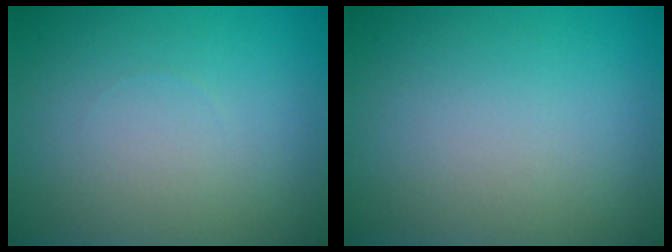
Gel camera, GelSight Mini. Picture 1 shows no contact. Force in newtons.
{"total": 0.0}